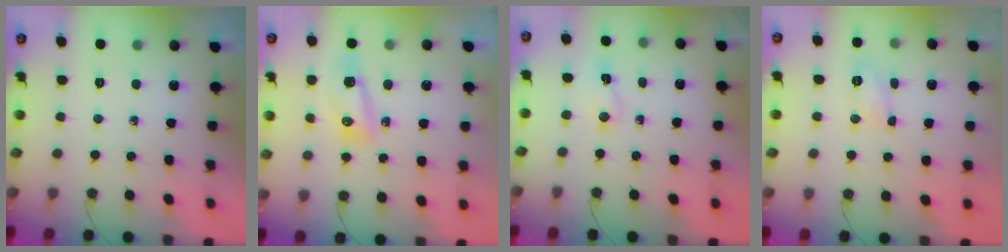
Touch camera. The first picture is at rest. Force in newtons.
{"total": 8.8, "press": 8.4, "slide": 2.8}
{"total": 2.0, "press": 1.6, "slide": 1.2}
{"total": 5.3, "press": 5.3, "slide": 0.5}